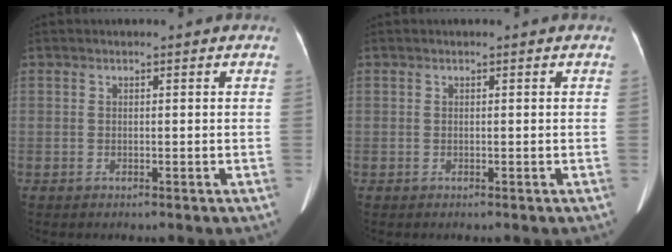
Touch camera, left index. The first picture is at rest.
{"total": 0.0}